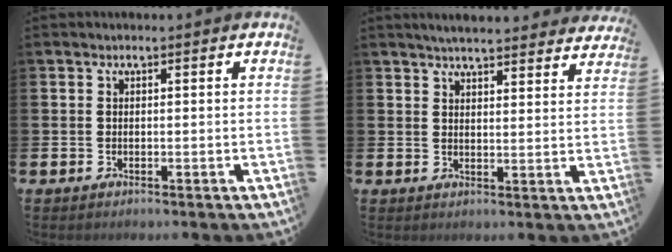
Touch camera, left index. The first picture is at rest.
{"total": 4.6, "force": [4.5, 0.3, 1.0], "torque": [-0.026, -0.022, 0.081]}